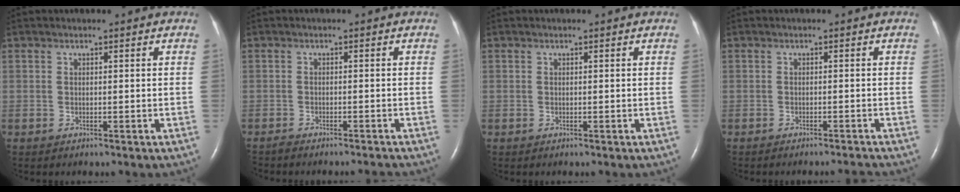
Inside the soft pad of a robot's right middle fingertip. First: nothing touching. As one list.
[{"total": 3.0, "force": [-2.9, -0.7, 0.4], "torque": [-0.005, -0.005, -0.042]}, {"total": 0.0}, {"total": 2.1, "force": [-1.9, -0.7, 0.2], "torque": [-0.002, -0.004, -0.027]}]